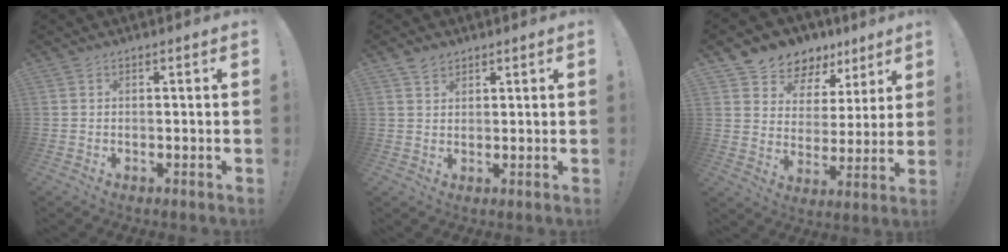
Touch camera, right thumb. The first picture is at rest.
{"total": 3.1, "force": [2.2, 2.0, 0.8], "torque": [-0.010, -0.008, 0.042]}
{"total": 8.5, "force": [5.8, 5.9, 1.6], "torque": [-0.032, -0.049, 0.114]}